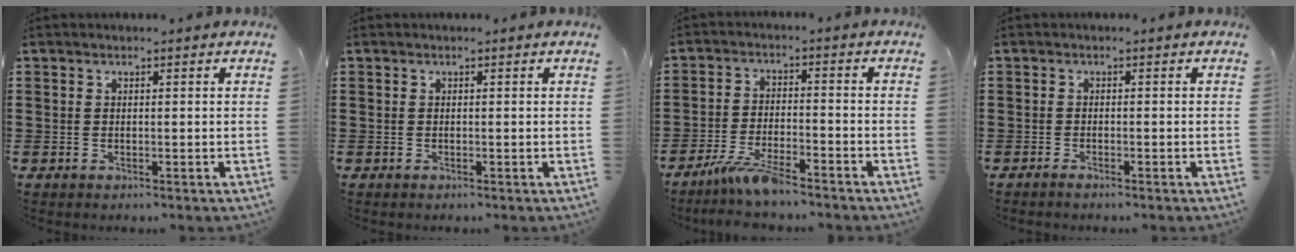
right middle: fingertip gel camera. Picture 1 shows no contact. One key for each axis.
{"total": 0.0}
{"total": 6.2, "fx": -5.2, "fy": 0.4, "fz": 3.4, "tx": -0.085, "ty": -0.016, "tz": -0.102}
{"total": 0.7, "fx": -0.6, "fy": -0.2, "fz": 0.3, "tx": -0.007, "ty": -0.005, "tz": -0.011}